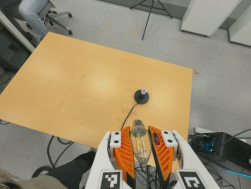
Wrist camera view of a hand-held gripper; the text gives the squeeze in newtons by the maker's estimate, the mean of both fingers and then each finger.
{"total": 20.1, "left": 21.8, "right": 18.5}